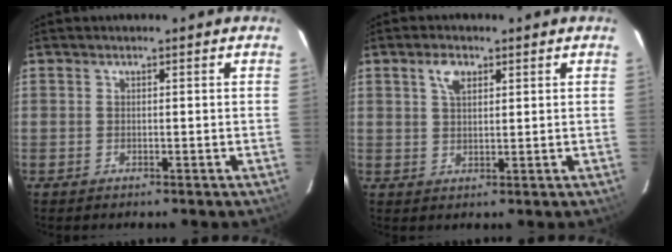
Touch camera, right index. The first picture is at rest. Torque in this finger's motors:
{"motor_torque": [0.11, 0.05, 0.04, 0.05]}